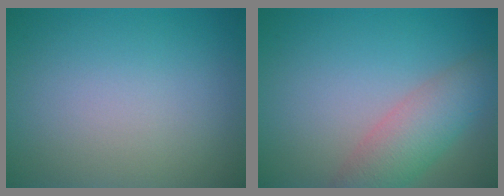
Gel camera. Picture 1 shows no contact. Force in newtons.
{"total": 4.6, "press": 4.6, "slide": 0.1}